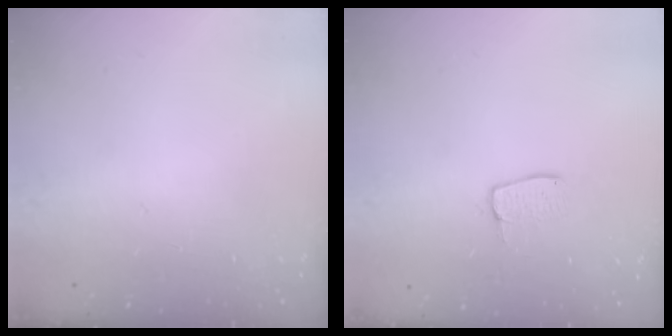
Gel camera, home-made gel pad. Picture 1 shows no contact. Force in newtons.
{"total": 6.9, "press": 6.9, "slide": 0.4}